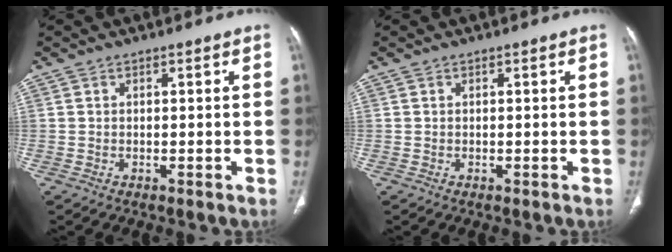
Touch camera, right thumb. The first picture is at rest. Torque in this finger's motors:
{"motor_torque": [-0.14, 0.07, -0.15, -0.06, 0.04]}